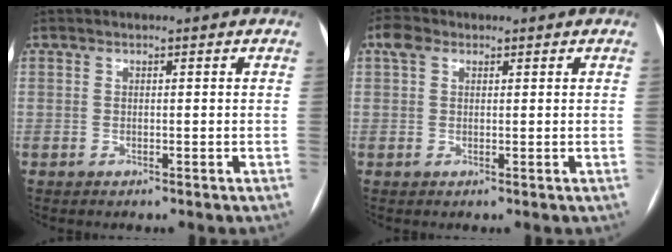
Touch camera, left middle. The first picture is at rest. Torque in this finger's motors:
{"motor_torque": [0.33, -0.24, 0.22, 0.01]}